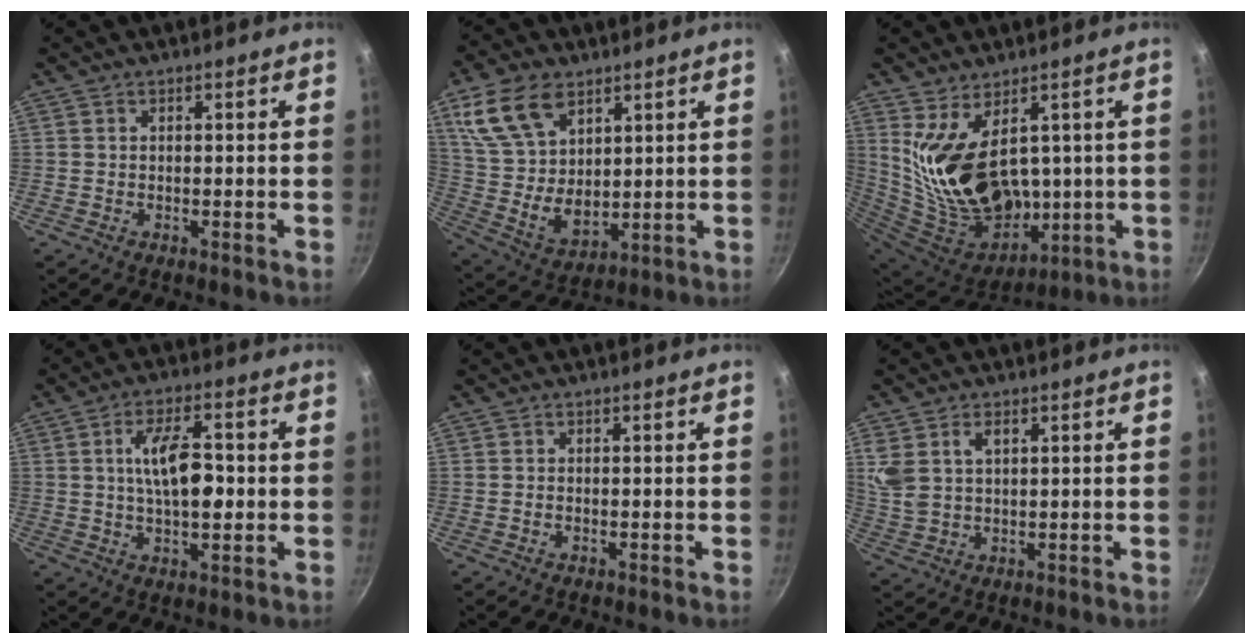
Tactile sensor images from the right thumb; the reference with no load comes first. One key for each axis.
{"total": 15.9, "fx": 7.9, "fy": 9.7, "fz": 9.9, "tx": -0.165, "ty": -0.034, "tz": 0.166}
{"total": 19.0, "fx": 3.2, "fy": 11.6, "fz": 14.7, "tx": -0.255, "ty": -0.028, "tz": 0.100}
{"total": 10.3, "fx": 0.7, "fy": 4.7, "fz": 9.2, "tx": -0.146, "ty": 0.005, "tz": 0.011}
{"total": 0.5, "fx": -0.2, "fy": 0.4, "fz": 0.4, "tx": -0.009, "ty": 0.004, "tz": -0.003}
{"total": 6.5, "fx": 2.4, "fy": 3.9, "fz": 4.6, "tx": -0.103, "ty": 0.002, "tz": 0.057}